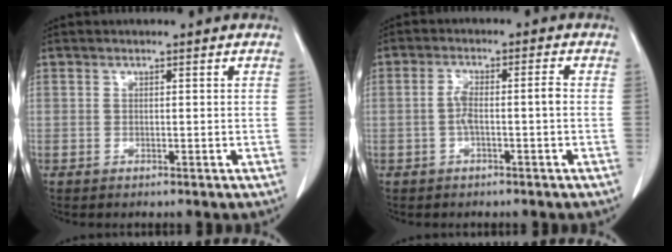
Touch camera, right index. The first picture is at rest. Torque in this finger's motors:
{"motor_torque": [0.55, -0.08, 0.27, 0.07]}